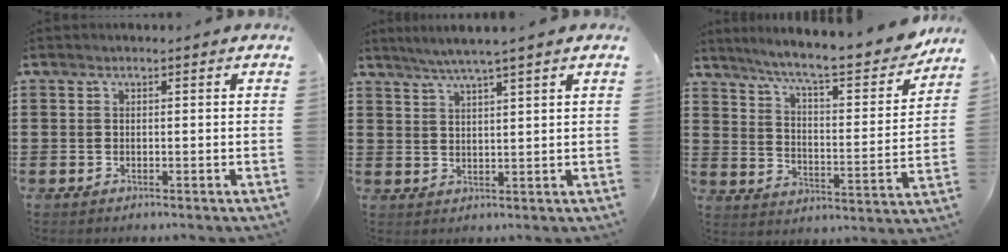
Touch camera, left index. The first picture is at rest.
{"total": 3.7, "force": [3.0, -0.6, 2.1], "torque": [-0.047, -0.009, 0.053]}
{"total": 8.8, "force": [7.6, 0.4, 4.4], "torque": [-0.100, -0.053, 0.120]}